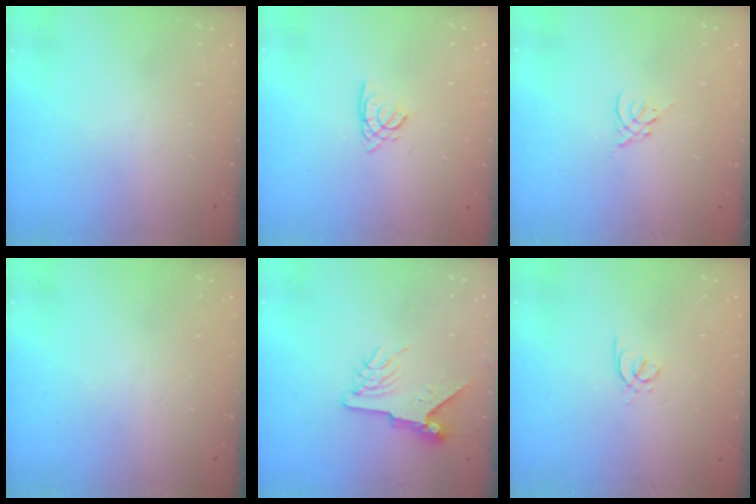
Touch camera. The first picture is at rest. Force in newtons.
{"total": 1.6, "press": 1.6, "slide": 0.2}
{"total": 1.8, "press": 1.7, "slide": 0.5}
{"total": 0.0}
{"total": 7.2, "press": 7.2, "slide": 0.9}
{"total": 1.2, "press": 1.2, "slide": 0.4}